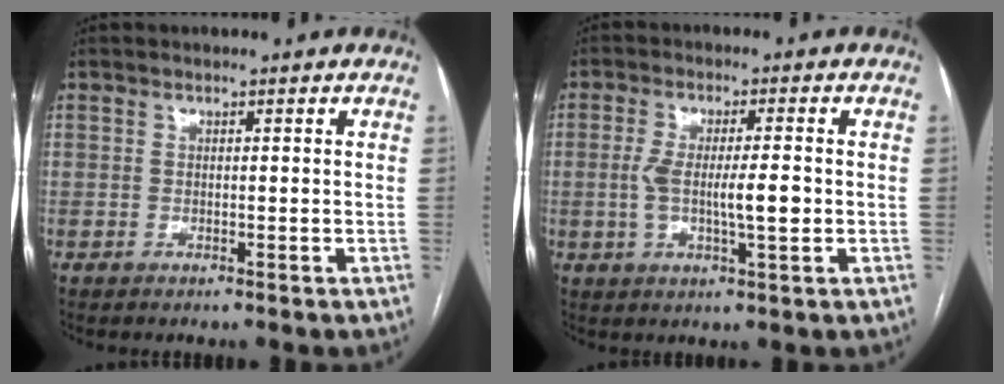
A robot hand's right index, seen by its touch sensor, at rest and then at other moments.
{"total": 6.9, "force": [-0.7, 1.1, 6.8], "torque": [-0.125, 0.002, -0.012]}